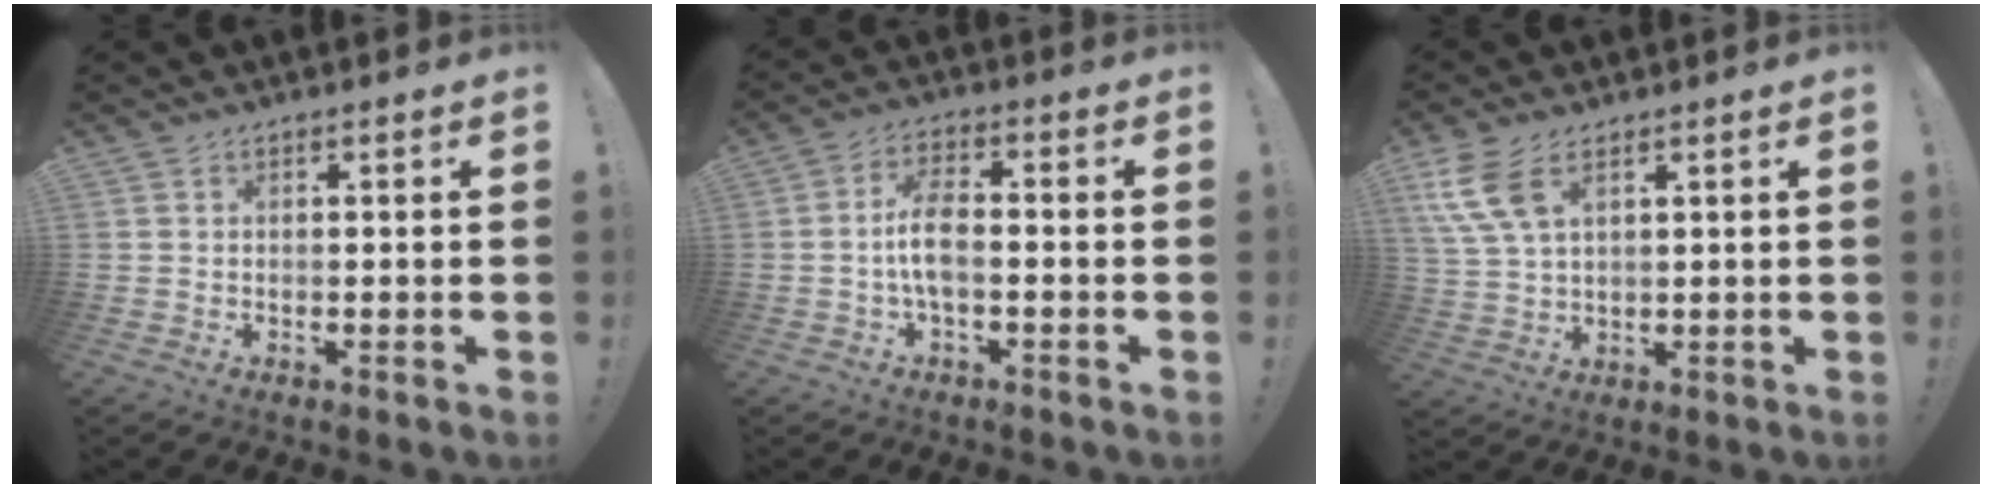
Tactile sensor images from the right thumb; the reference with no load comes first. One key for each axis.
{"total": 8.2, "fx": -1.4, "fy": 3.3, "fz": 7.4, "tx": -0.151, "ty": 0.003, "tz": -0.028}
{"total": 9.7, "fx": 4.9, "fy": 5.0, "fz": 6.6, "tx": -0.141, "ty": -0.012, "tz": 0.098}